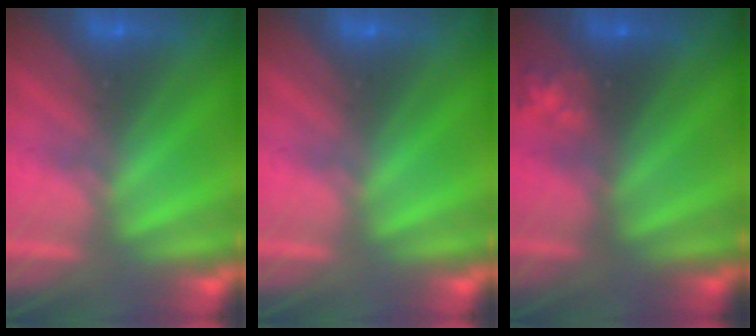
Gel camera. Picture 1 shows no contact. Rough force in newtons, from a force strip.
{"total": 0.0}
{"total": 2.3}